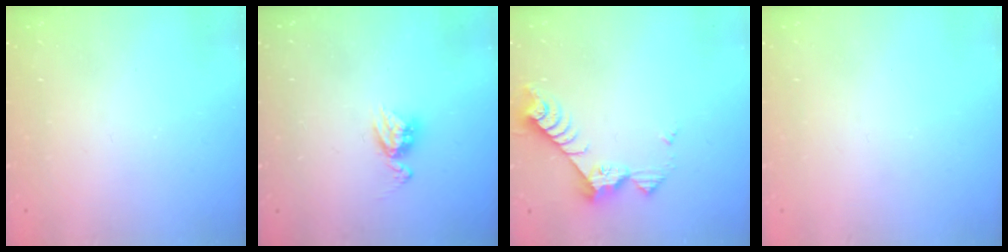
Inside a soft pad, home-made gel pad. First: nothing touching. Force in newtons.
{"total": 6.2, "press": 6.2, "slide": 0.5}
{"total": 8.6, "press": 8.5, "slide": 0.8}
{"total": 0.5, "press": 0.5, "slide": 0.1}